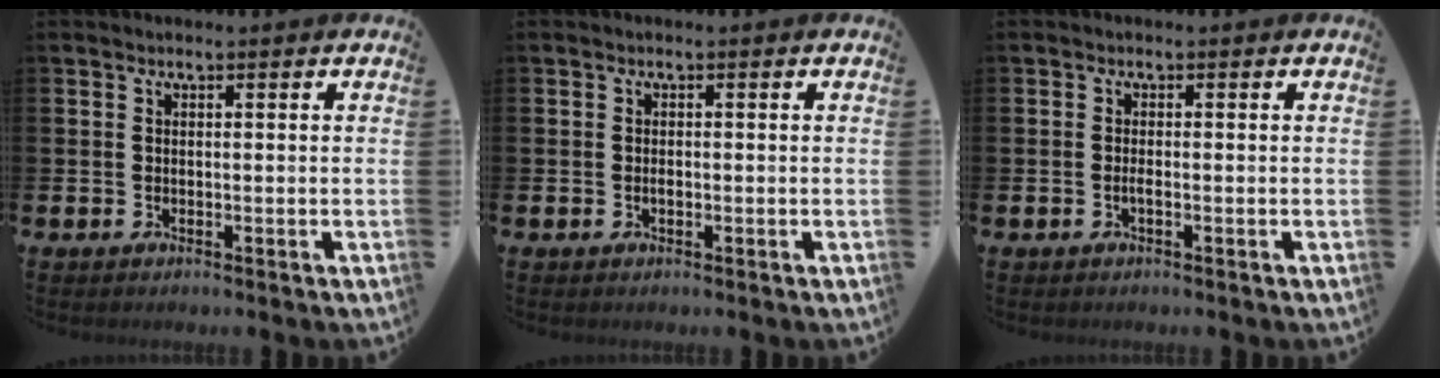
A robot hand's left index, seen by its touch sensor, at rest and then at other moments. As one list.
[{"total": 0.7, "force": [-0.2, 0.3, 0.5], "torque": [-0.020, 0.003, -0.002]}, {"total": 0.6, "force": [-0.3, 0.1, 0.5], "torque": [-0.018, 0.000, -0.004]}]